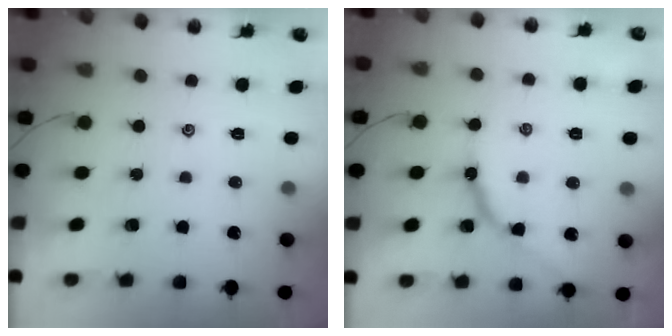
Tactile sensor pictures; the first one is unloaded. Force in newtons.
{"total": 9.7, "press": 9.7, "slide": 0.3}